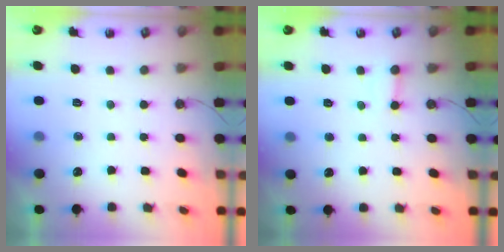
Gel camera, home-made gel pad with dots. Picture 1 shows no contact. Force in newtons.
{"total": 2.5, "press": 2.5, "slide": 0.4}